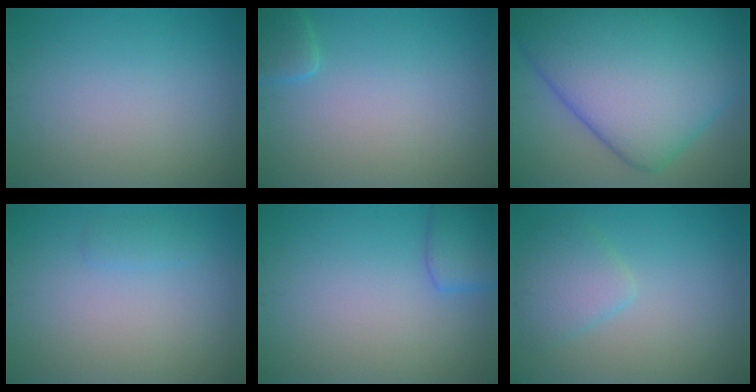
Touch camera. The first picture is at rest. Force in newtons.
{"total": 1.6, "press": 1.6, "slide": 0.1}
{"total": 16.5, "press": 16.5, "slide": 0.2}
{"total": 0.8, "press": 0.8, "slide": 0.1}
{"total": 2.7, "press": 2.6, "slide": 0.2}
{"total": 2.8, "press": 2.8, "slide": 0.2}